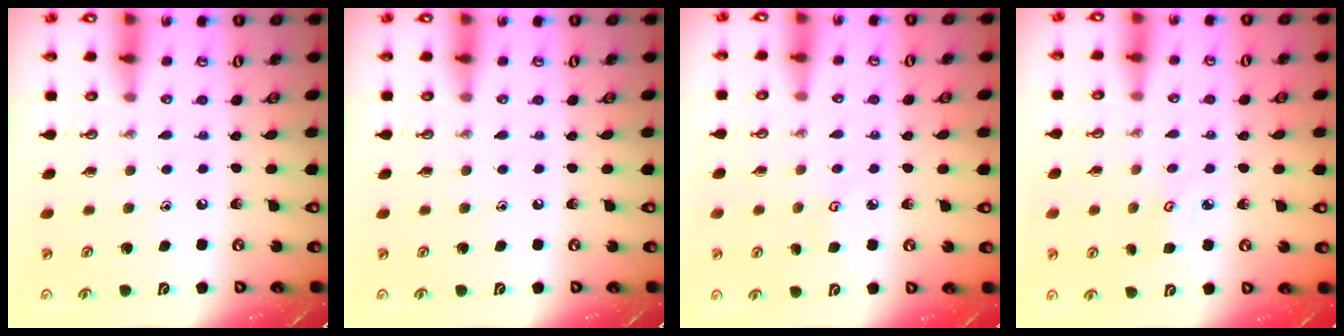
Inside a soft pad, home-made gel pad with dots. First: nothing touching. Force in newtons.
{"total": 0.0}
{"total": 3.3, "press": 3.3, "slide": 0.4}
{"total": 3.9, "press": 3.8, "slide": 0.6}